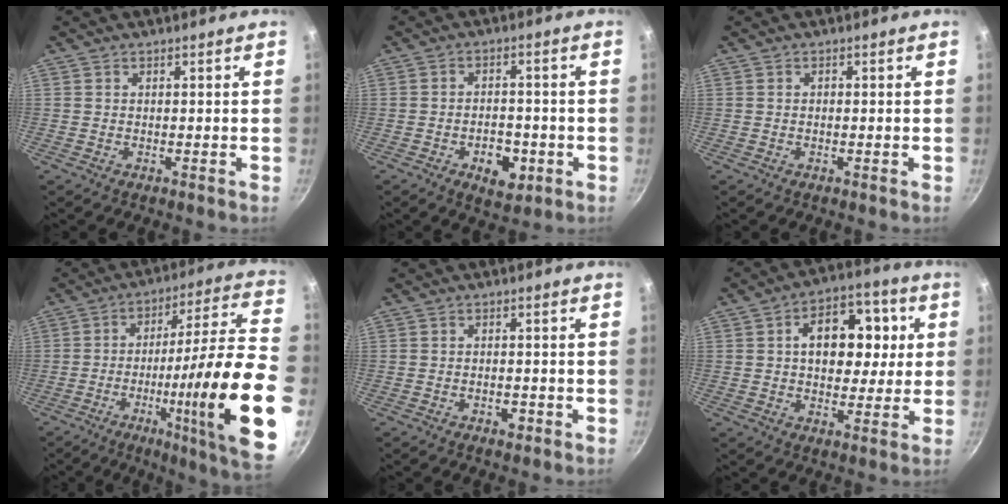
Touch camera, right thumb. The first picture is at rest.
{"total": 7.2, "force": [-2.7, 4.3, 5.1], "torque": [-0.053, 0.012, -0.036]}
{"total": 0.6, "force": [0.0, 0.4, 0.3], "torque": [-0.004, 0.004, -0.001]}
{"total": 28.5, "force": [-7.5, 4.6, 27.1], "torque": [-0.369, 0.026, -0.114]}
{"total": 2.2, "force": [-1.1, 1.2, 1.5], "torque": [-0.022, 0.007, -0.015]}
{"total": 14.4, "force": [2.6, 10.0, 10.1], "torque": [-0.106, 0.013, 0.026]}